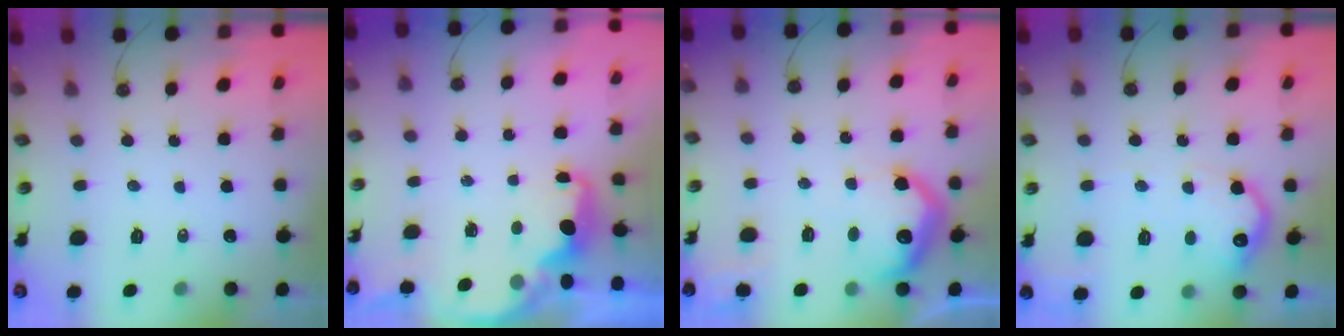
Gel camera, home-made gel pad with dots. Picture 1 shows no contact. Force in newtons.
{"total": 2.3, "press": 2.1, "slide": 0.8}
{"total": 15.5, "press": 15.5, "slide": 0.9}
{"total": 14.6, "press": 14.6, "slide": 0.7}